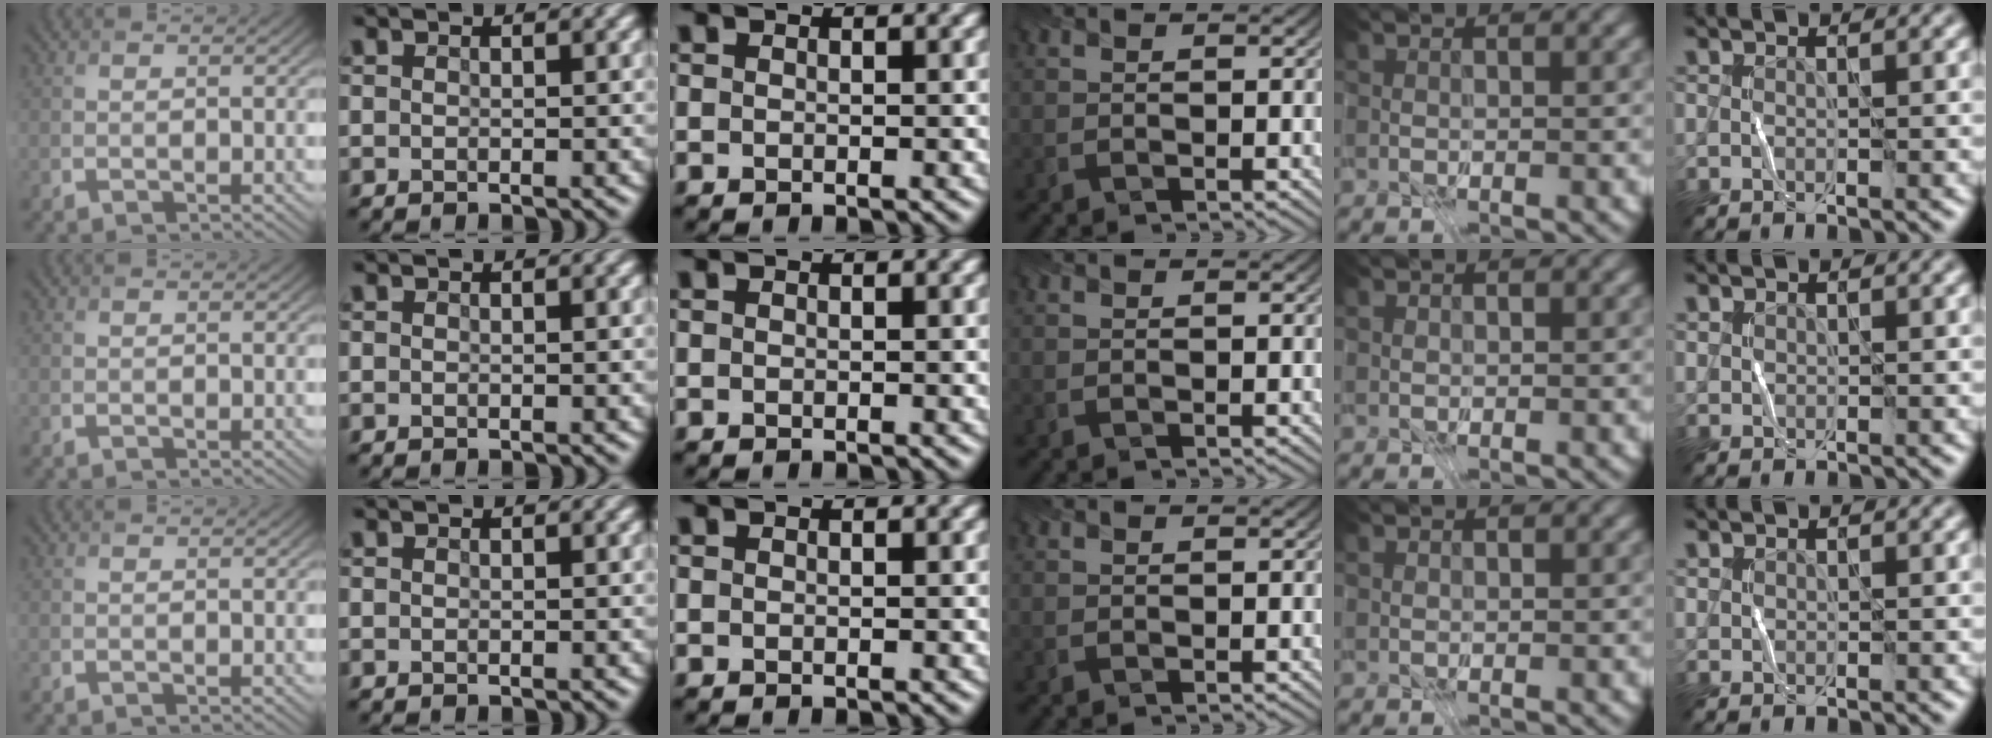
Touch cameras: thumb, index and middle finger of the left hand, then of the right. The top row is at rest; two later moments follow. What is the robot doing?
{"motion": "fold", "object": "file"}